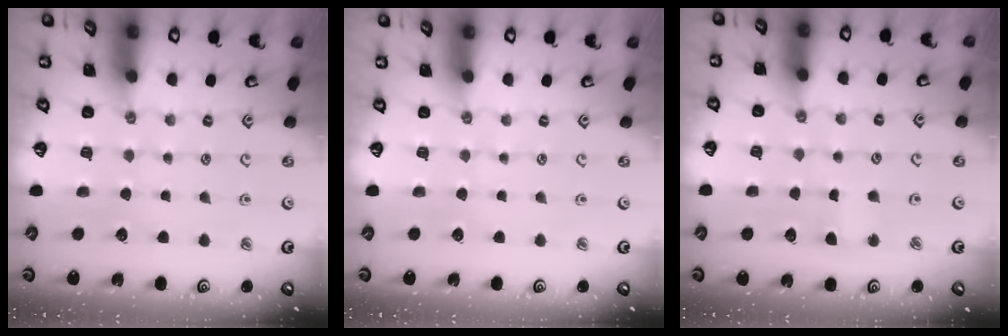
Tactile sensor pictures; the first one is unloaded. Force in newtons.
{"total": 0.0}
{"total": 2.6, "press": 2.6, "slide": 0.3}